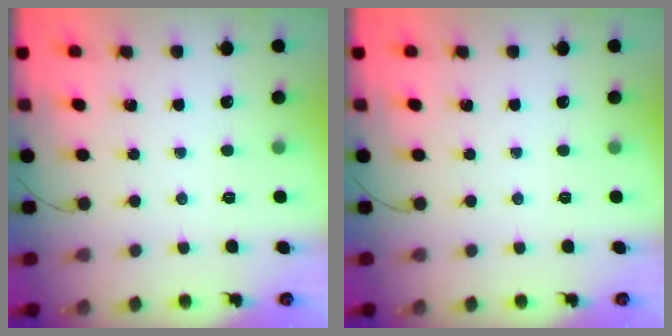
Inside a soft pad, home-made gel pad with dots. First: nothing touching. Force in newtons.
{"total": 0.0}